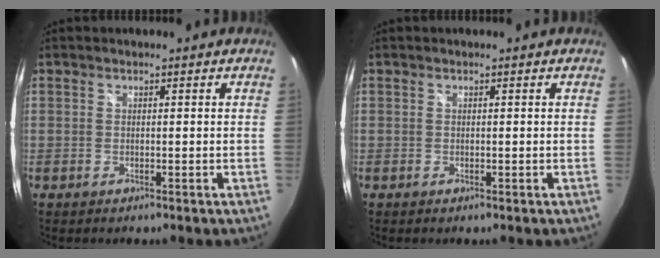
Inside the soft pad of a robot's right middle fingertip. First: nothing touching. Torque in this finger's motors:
{"motor_torque": [0.16, -0.16, 0.03, 0.01]}